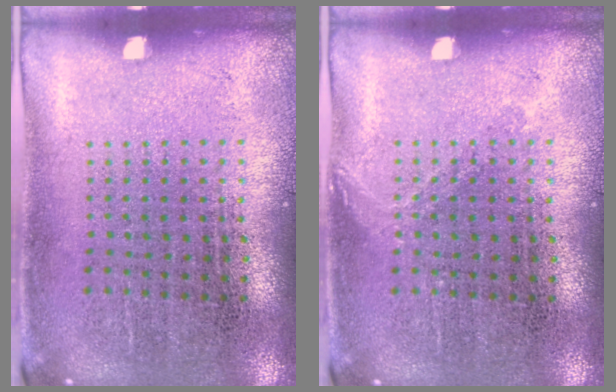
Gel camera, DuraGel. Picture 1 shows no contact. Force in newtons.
{"total": 0.8, "press": 0.8, "slide": 0.2}